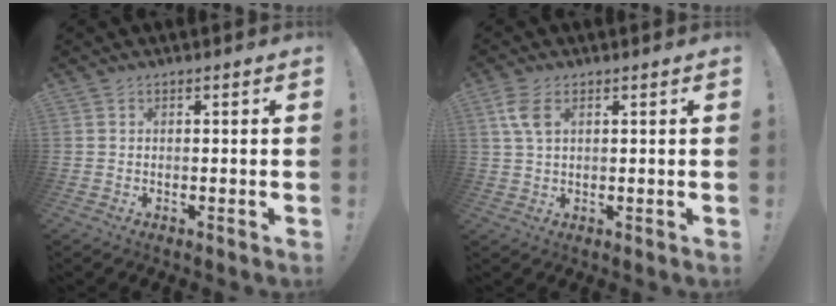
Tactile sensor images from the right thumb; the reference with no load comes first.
{"total": 5.4, "force": [1.8, 2.9, 4.1], "torque": [-0.086, -0.003, 0.030]}